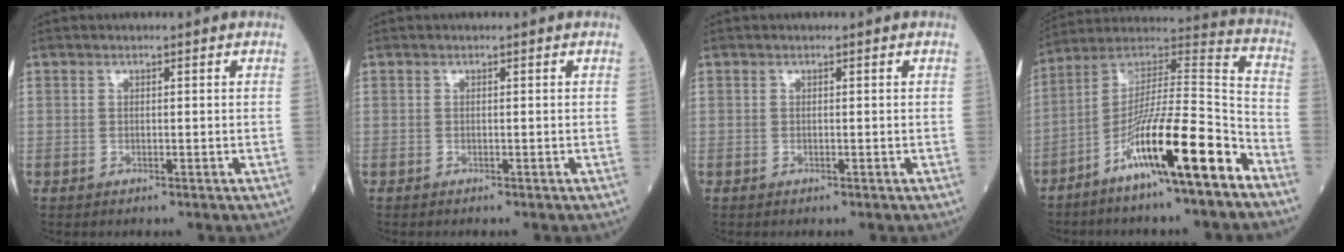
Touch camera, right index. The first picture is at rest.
{"total": 0.0}
{"total": 0.0}
{"total": 17.3, "force": [-9.4, 0.7, 14.5], "torque": [-0.256, 0.001, -0.166]}